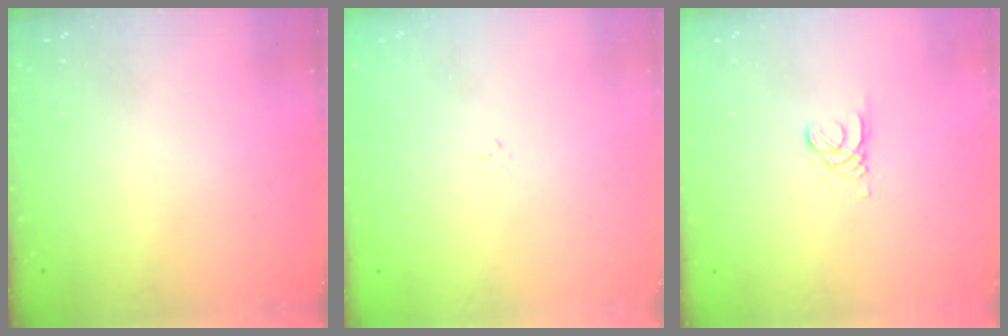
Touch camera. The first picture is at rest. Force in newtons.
{"total": 1.2, "press": 1.2, "slide": 0.4}
{"total": 1.5, "press": 1.5, "slide": 0.1}